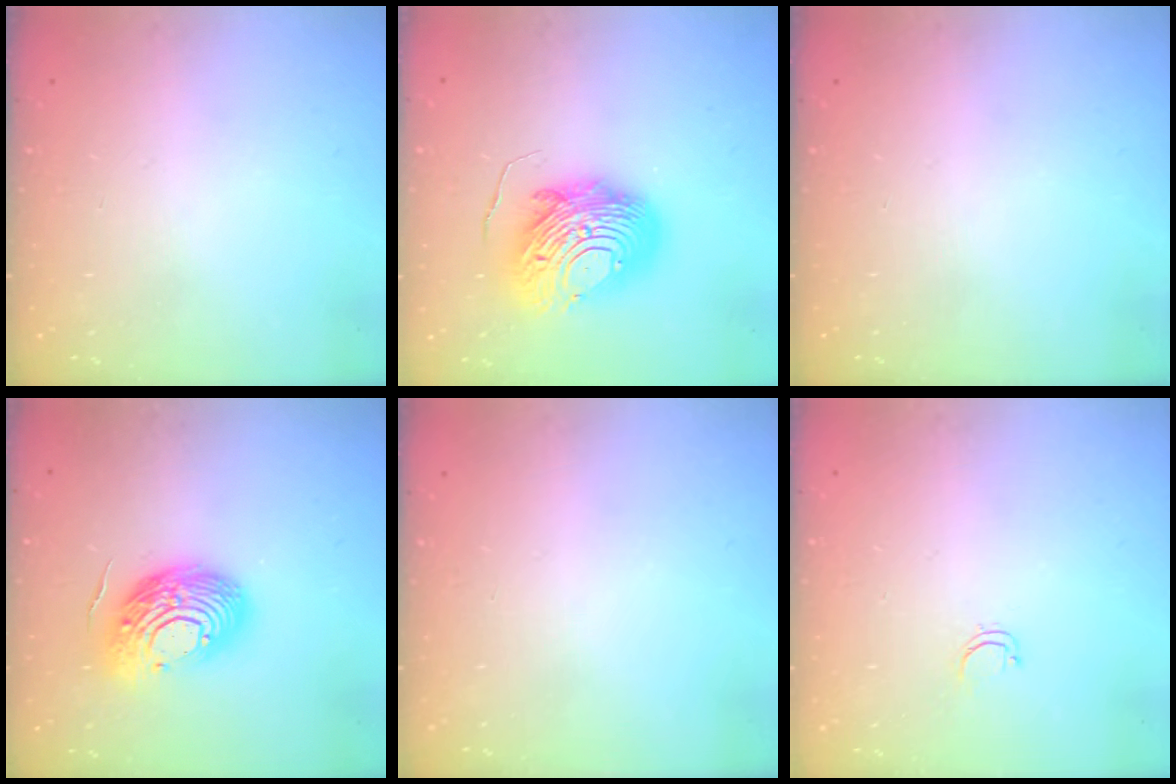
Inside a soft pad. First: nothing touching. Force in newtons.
{"total": 14.7, "press": 14.7, "slide": 1.1}
{"total": 0.0}
{"total": 18.7, "press": 18.7, "slide": 1.6}
{"total": 0.0}
{"total": 3.5, "press": 3.5, "slide": 0.5}